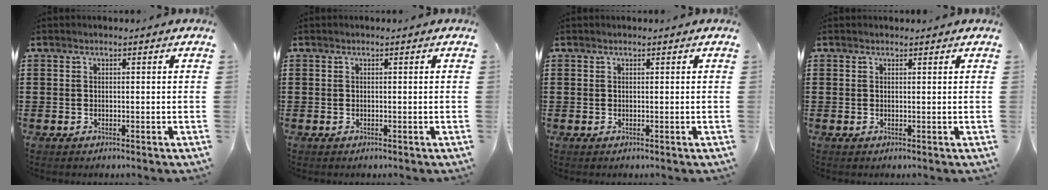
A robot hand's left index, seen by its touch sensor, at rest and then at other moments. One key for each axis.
{"total": 0.0}
{"total": 0.0}
{"total": 0.5, "fx": 0.4, "fy": 0.3, "fz": 0.0, "tx": -0.001, "ty": 0.001, "tz": 0.009}